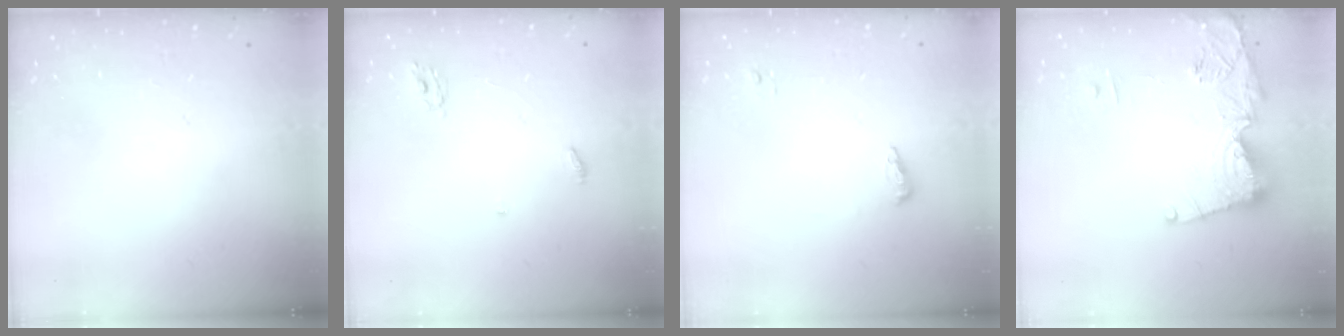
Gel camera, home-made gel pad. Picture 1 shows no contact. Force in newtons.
{"total": 3.7, "press": 3.7, "slide": 0.2}
{"total": 5.6, "press": 5.4, "slide": 1.2}
{"total": 13.6, "press": 13.5, "slide": 1.8}